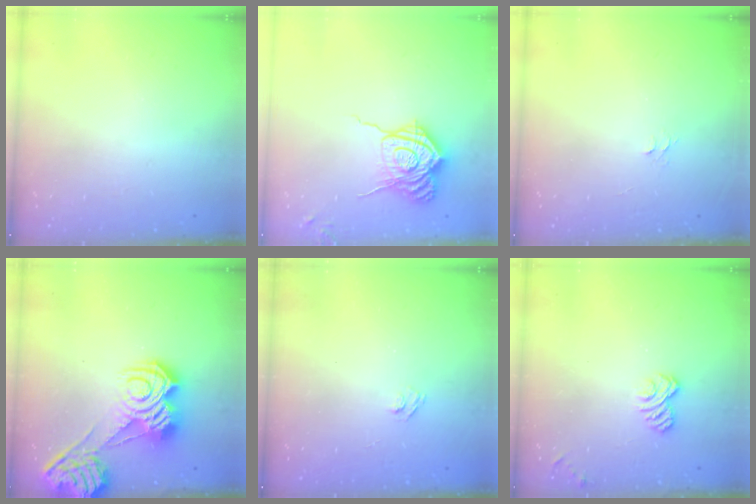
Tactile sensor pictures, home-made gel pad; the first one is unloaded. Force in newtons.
{"total": 16.2, "press": 16.2, "slide": 0.5}
{"total": 3.7, "press": 3.7, "slide": 0.4}
{"total": 12.3, "press": 12.2, "slide": 1.2}
{"total": 2.7, "press": 2.5, "slide": 0.9}
{"total": 3.4, "press": 3.2, "slide": 1.1}